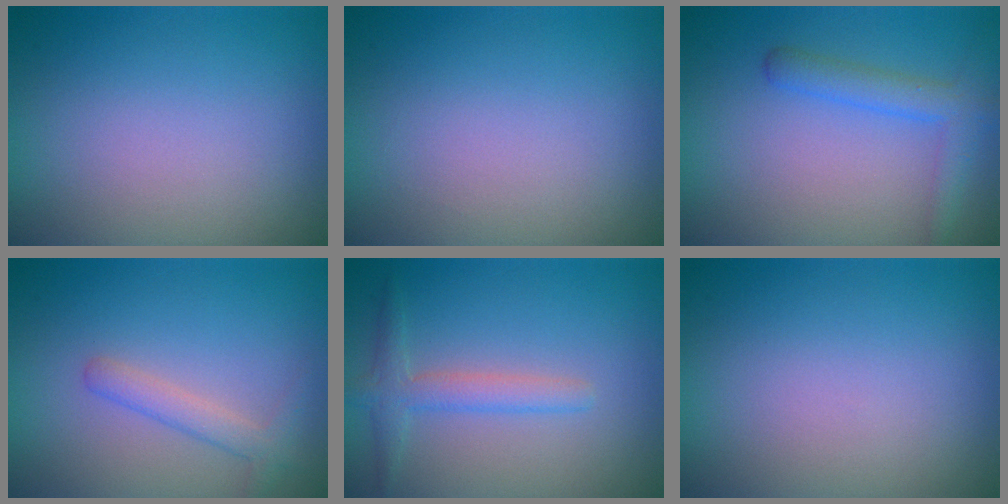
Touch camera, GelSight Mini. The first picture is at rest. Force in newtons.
{"total": 0.0}
{"total": 3.0, "press": 3.0, "slide": 0.2}
{"total": 2.0, "press": 2.0, "slide": 0.0}
{"total": 2.4, "press": 2.4, "slide": 0.1}
{"total": 0.0}